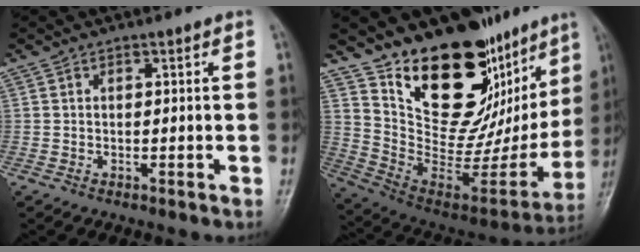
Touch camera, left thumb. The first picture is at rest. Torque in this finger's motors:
{"motor_torque": [3.73, 1.28, 1.17, -1.59, 0.33]}